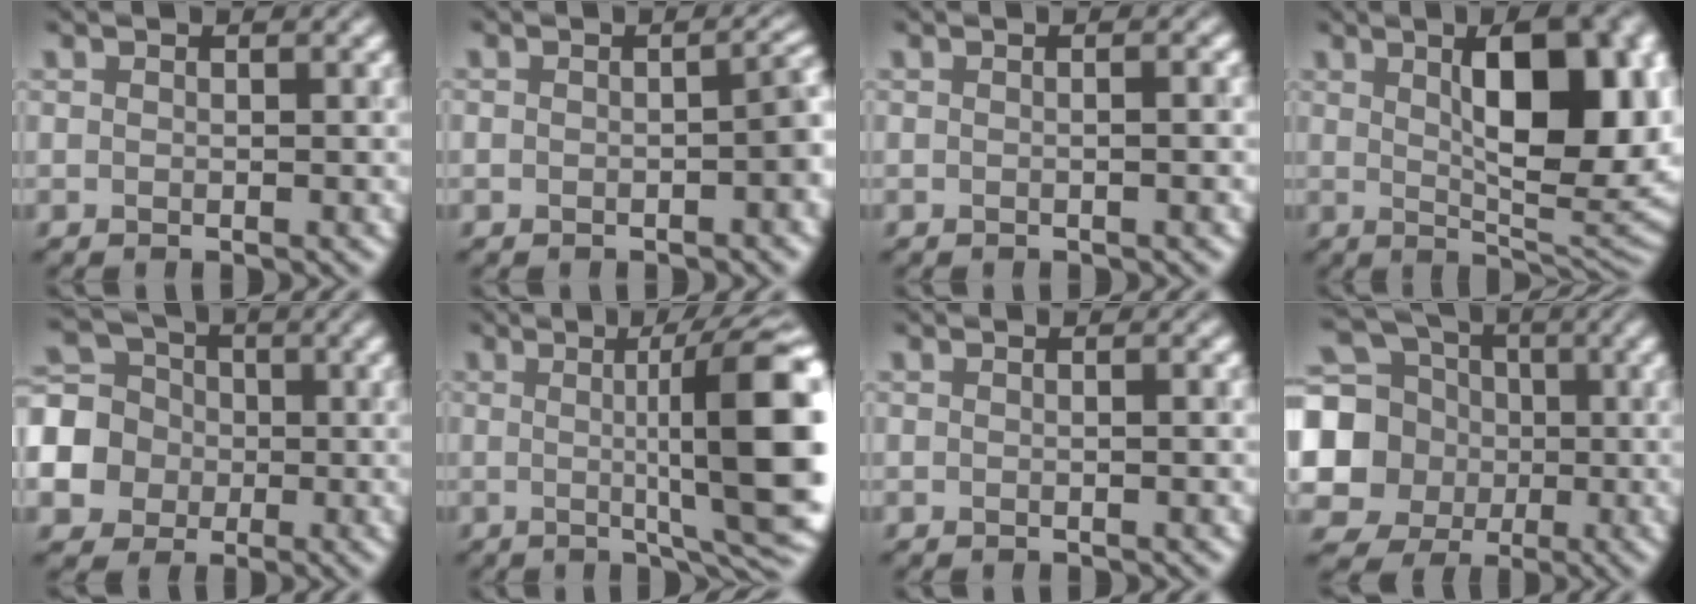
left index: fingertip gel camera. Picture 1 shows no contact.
{"total": 2.3, "force": [-0.8, 1.1, 1.9], "torque": [-0.023, 0.007, -0.011]}
{"total": 2.0, "force": [0.2, 0.9, 1.7], "torque": [-0.006, 0.000, -0.012]}
{"total": 13.1, "force": [2.8, 5.0, 11.8], "torque": [-0.143, 0.006, 0.043]}
{"total": 9.1, "force": [-1.5, 8.4, 3.1], "torque": [-0.099, 0.002, -0.055]}
{"total": 13.6, "force": [0.9, 2.9, 13.3], "torque": [-0.157, 0.000, 0.017]}
{"total": 0.9, "force": [0.0, 0.3, 0.9], "torque": [-0.010, -0.001, -0.006]}
{"total": 12.7, "force": [0.2, 11.7, 5.0], "torque": [-0.163, 0.004, -0.020]}